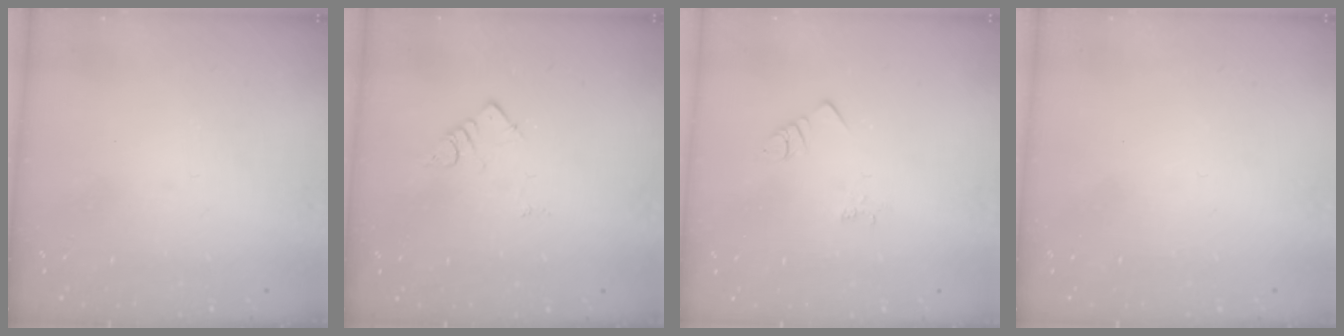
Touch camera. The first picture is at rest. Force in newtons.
{"total": 3.5, "press": 3.5, "slide": 0.4}
{"total": 1.4, "press": 1.4, "slide": 0.3}
{"total": 1.8, "press": 1.8, "slide": 0.2}